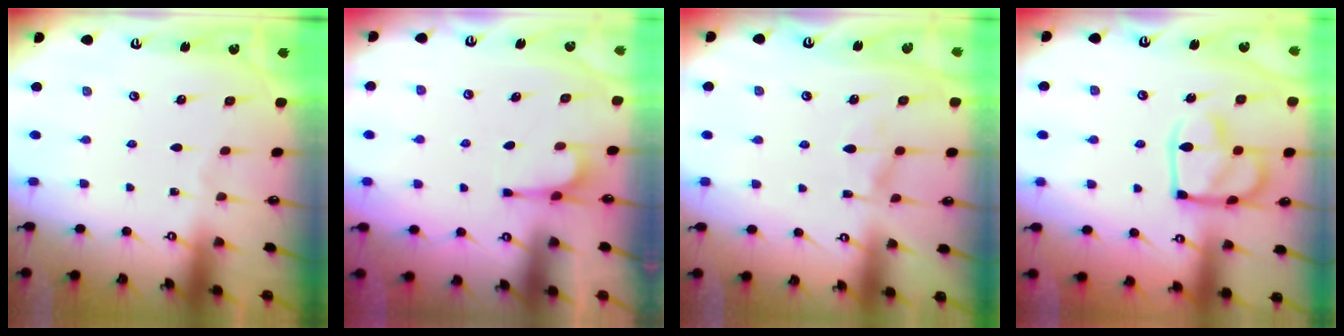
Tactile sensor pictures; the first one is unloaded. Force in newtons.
{"total": 2.1, "press": 1.9, "slide": 0.8}
{"total": 7.0, "press": 6.9, "slide": 0.6}
{"total": 14.3, "press": 14.2, "slide": 1.0}